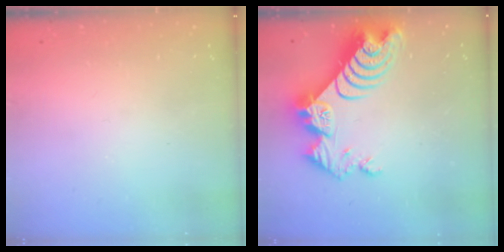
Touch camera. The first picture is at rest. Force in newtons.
{"total": 14.6, "press": 14.5, "slide": 1.5}